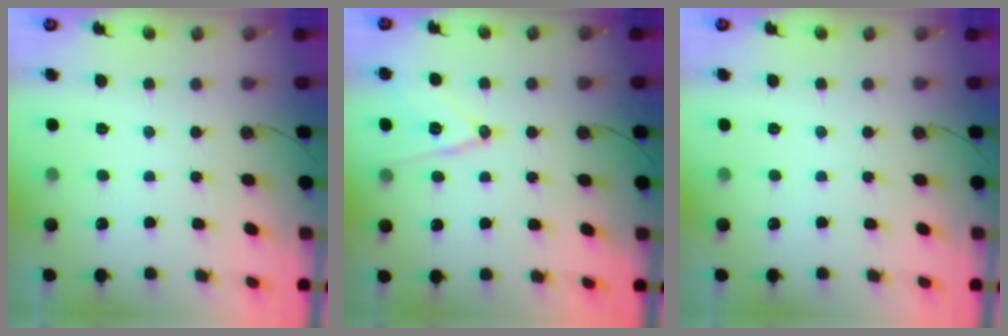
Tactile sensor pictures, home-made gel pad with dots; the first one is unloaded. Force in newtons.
{"total": 12.3, "press": 11.8, "slide": 3.2}
{"total": 0.0}